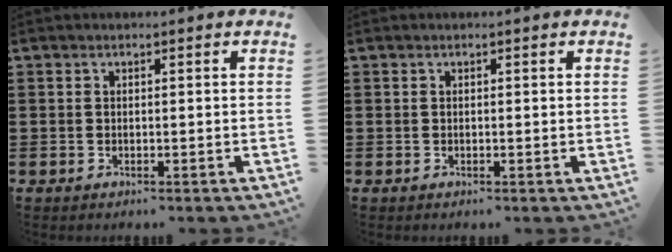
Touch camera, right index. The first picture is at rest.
{"total": 0.0}